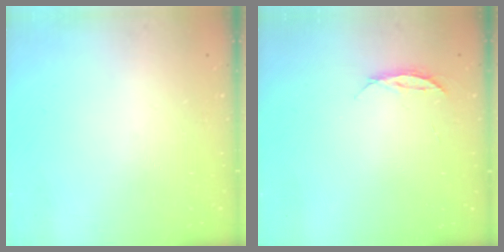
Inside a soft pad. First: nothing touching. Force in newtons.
{"total": 4.0, "press": 3.9, "slide": 0.4}